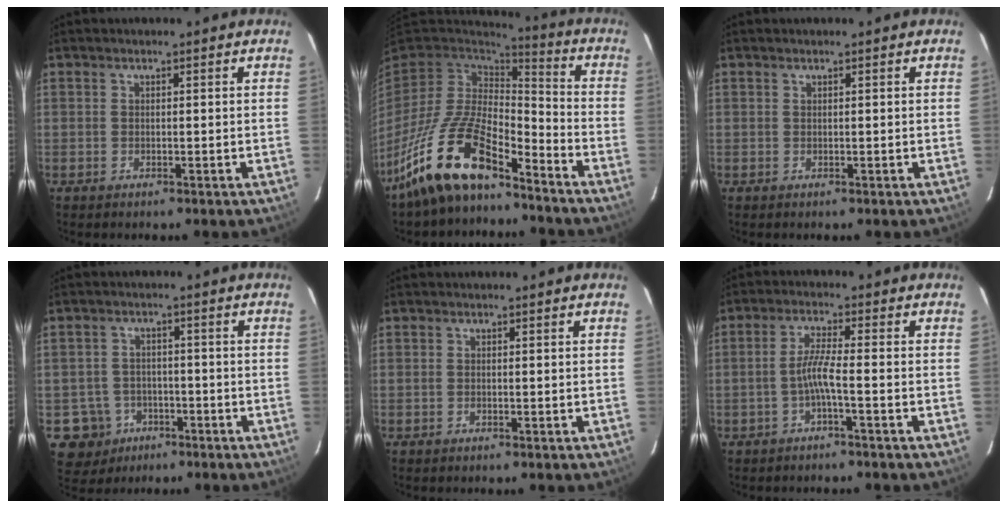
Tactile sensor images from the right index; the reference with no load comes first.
{"total": 17.3, "force": [-12.3, 6.1, 10.5], "torque": [-0.222, -0.011, -0.232]}
{"total": 0.0}
{"total": 7.5, "force": [-3.3, 6.8, 0.5], "torque": [-0.034, 0.030, -0.044]}
{"total": 0.0}
{"total": 3.6, "force": [-1.8, -0.6, 3.1], "torque": [-0.070, 0.004, -0.033]}